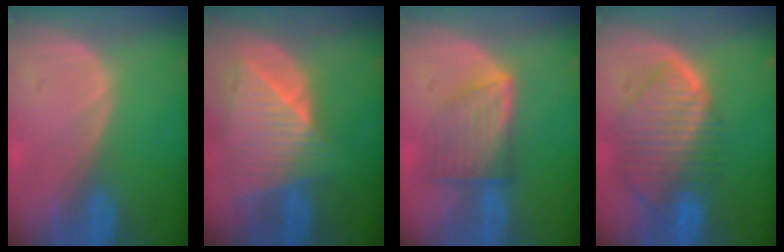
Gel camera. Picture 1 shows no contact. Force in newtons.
{"total": 9.1, "press": 8.1, "slide": 4.0}
{"total": 7.3, "press": 6.6, "slide": 3.2}
{"total": 10.1, "press": 8.6, "slide": 5.2}